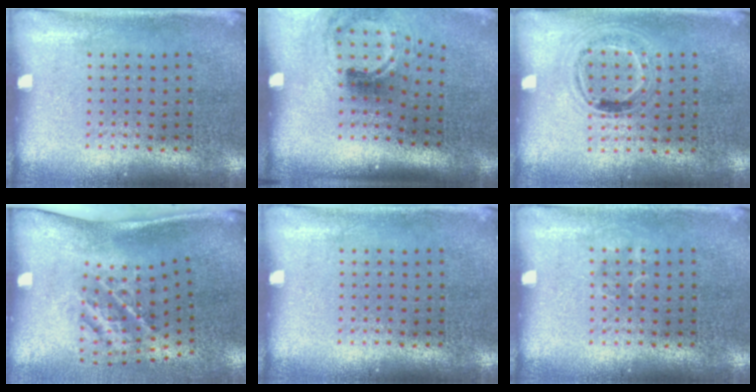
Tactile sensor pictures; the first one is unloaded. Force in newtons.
{"total": 1.9, "press": 1.2, "slide": 1.5}
{"total": 0.9, "press": 0.9, "slide": 0.3}
{"total": 2.2, "press": 1.3, "slide": 1.8}
{"total": 0.0}
{"total": 0.9, "press": 0.8, "slide": 0.2}